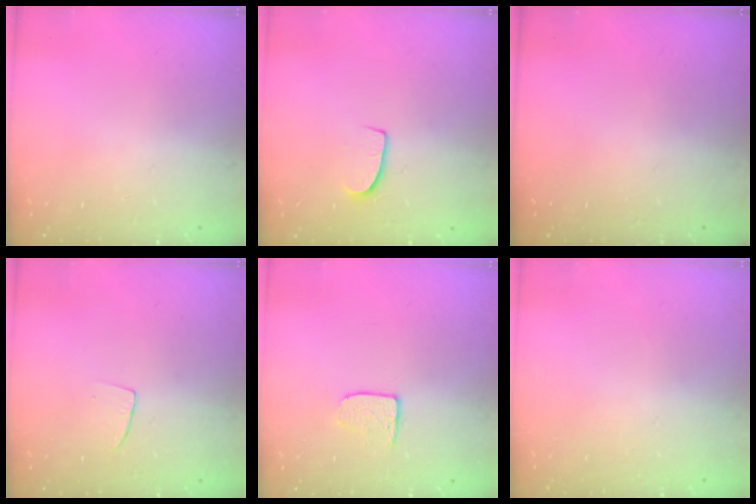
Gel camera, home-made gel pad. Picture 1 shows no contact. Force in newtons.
{"total": 6.4, "press": 6.4, "slide": 0.6}
{"total": 0.0}
{"total": 2.9, "press": 2.9, "slide": 0.2}
{"total": 5.8, "press": 5.8, "slide": 0.4}
{"total": 0.0}